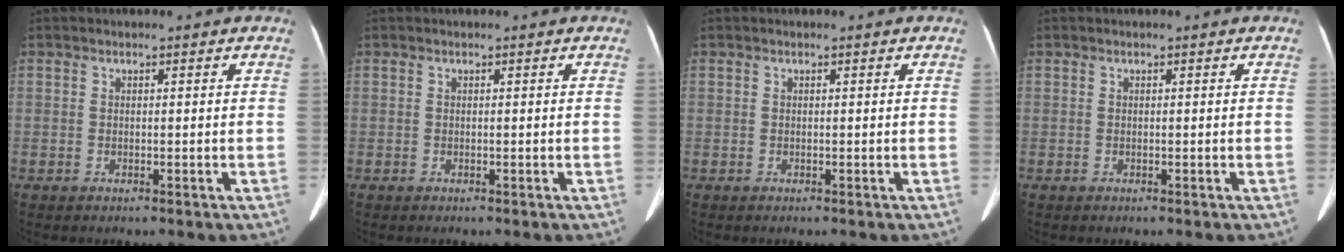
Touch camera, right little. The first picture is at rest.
{"total": 0.0}
{"total": 0.0}
{"total": 0.0}